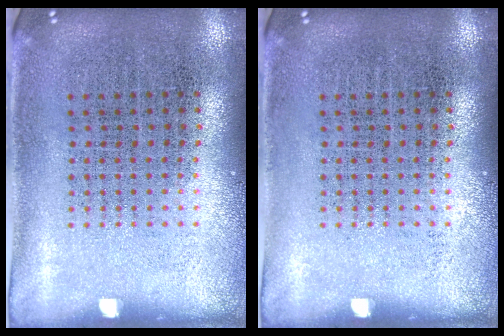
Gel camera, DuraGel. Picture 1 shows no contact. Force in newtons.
{"total": 0.0}